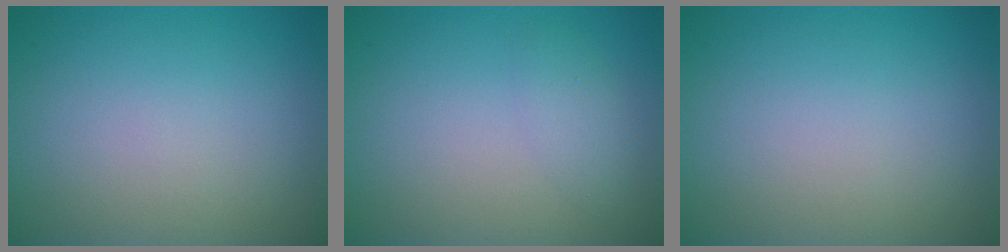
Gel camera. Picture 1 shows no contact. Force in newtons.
{"total": 1.5, "press": 1.5, "slide": 0.1}
{"total": 0.0}